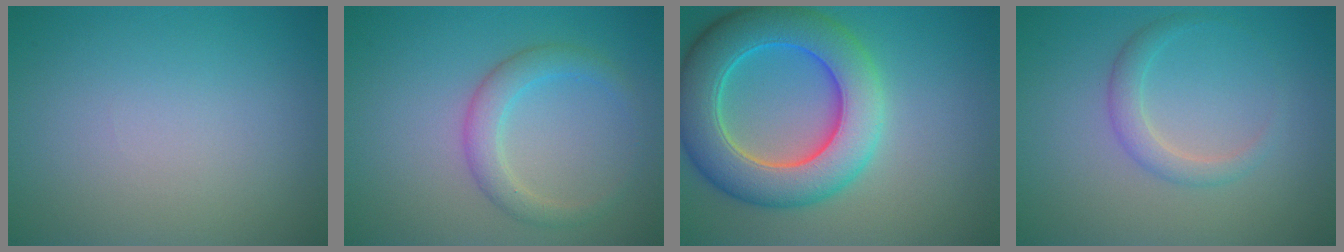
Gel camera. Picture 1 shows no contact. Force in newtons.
{"total": 2.8, "press": 2.8, "slide": 0.1}
{"total": 9.2, "press": 9.2, "slide": 0.3}
{"total": 1.9, "press": 1.9, "slide": 0.1}